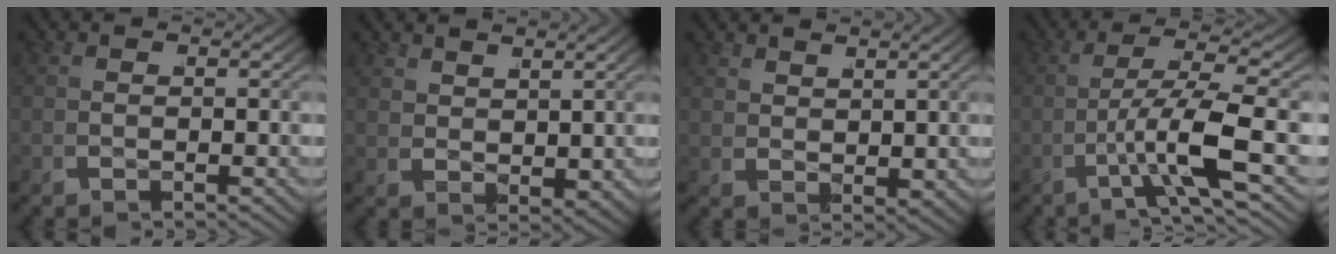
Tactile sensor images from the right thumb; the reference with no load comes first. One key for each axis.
{"total": 2.1, "fx": 1.9, "fy": 0.5, "fz": 0.6, "tx": -0.009, "ty": -0.002, "tz": 0.042}
{"total": 2.0, "fx": 2.0, "fy": 0.2, "fz": 0.3, "tx": -0.002, "ty": 0.001, "tz": 0.042}
{"total": 5.0, "fx": -1.4, "fy": 0.6, "fz": 4.7, "tx": -0.099, "ty": -0.003, "tz": -0.025}